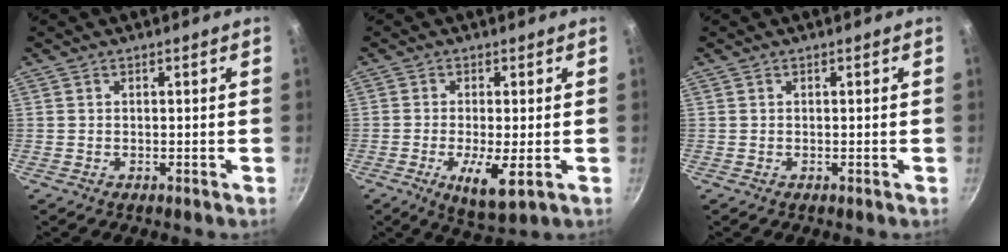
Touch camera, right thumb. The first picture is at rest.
{"total": 7.1, "force": [-1.9, 1.7, 6.6], "torque": [-0.124, -0.014, -0.026]}
{"total": 0.0}